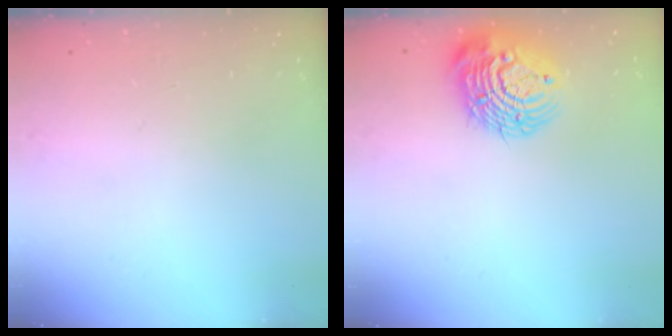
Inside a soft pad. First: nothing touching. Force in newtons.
{"total": 14.0, "press": 14.0, "slide": 1.4}